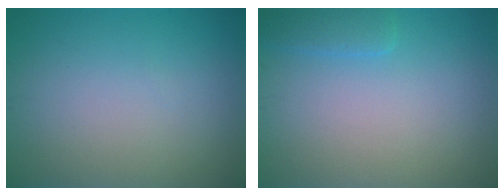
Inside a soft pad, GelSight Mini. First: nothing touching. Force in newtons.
{"total": 1.6, "press": 1.6, "slide": 0.1}